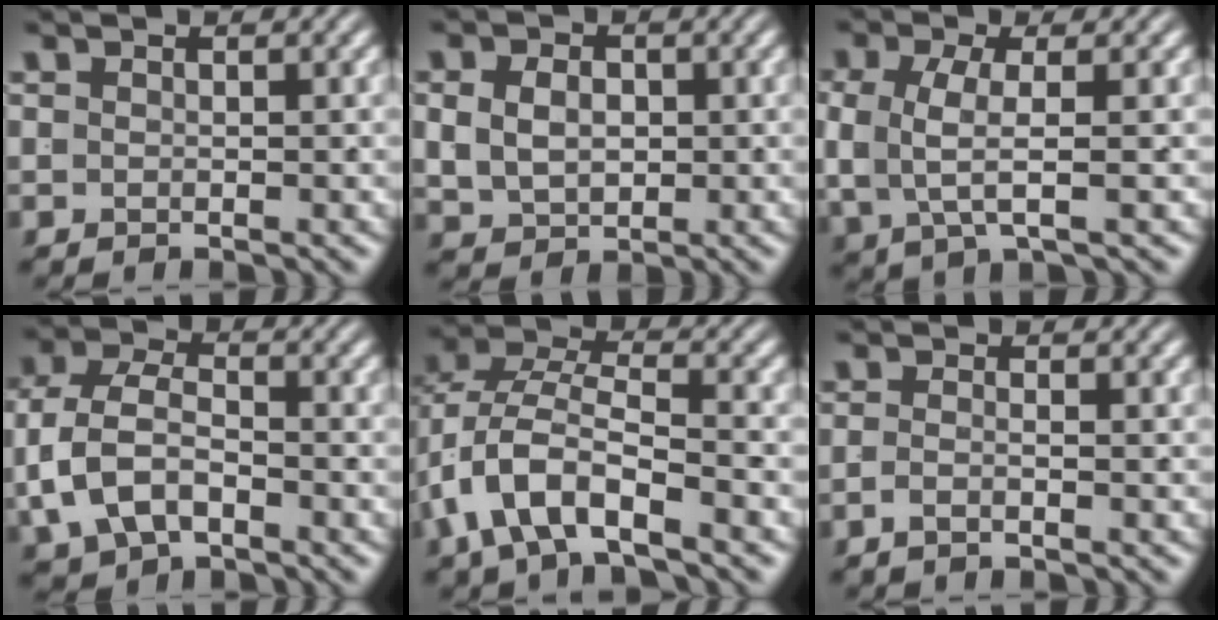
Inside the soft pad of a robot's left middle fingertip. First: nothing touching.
{"total": 3.5, "force": [0.4, 2.7, 2.2], "torque": [-0.035, -0.010, 0.018]}
{"total": 3.9, "force": [0.2, 1.4, 3.6], "torque": [-0.079, -0.014, 0.018]}
{"total": 5.9, "force": [-0.9, 4.3, 4.0], "torque": [-0.094, -0.025, 0.000]}
{"total": 7.2, "force": [-0.6, 5.0, 5.1], "torque": [-0.119, -0.013, -0.013]}
{"total": 1.5, "force": [-1.0, -0.5, 0.9], "torque": [-0.013, -0.004, -0.019]}